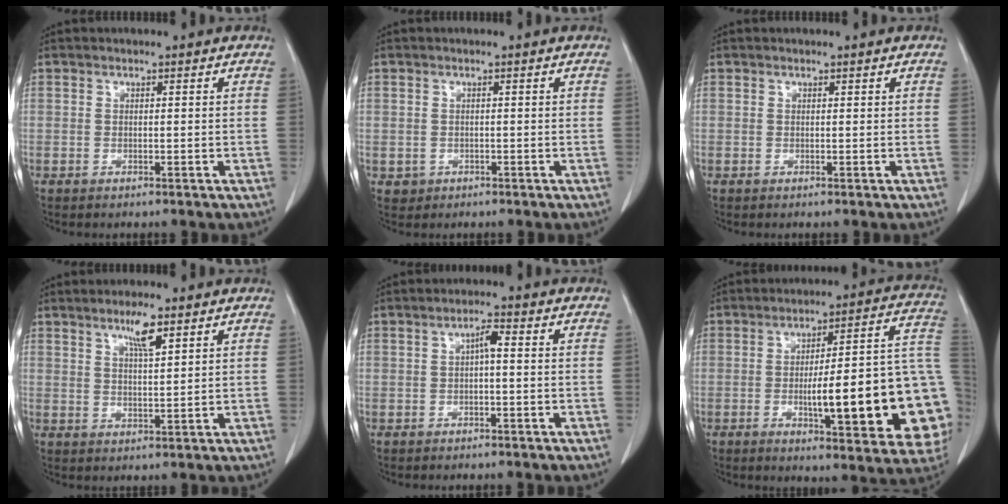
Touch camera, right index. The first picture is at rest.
{"total": 1.7, "force": [-0.4, 1.7, 0.1], "torque": [-0.002, 0.005, -0.001]}
{"total": 0.0}
{"total": 4.3, "force": [2.7, 0.4, 3.2], "torque": [-0.059, -0.002, 0.049]}
{"total": 2.2, "force": [0.1, 0.4, 2.1], "torque": [-0.037, 0.005, 0.001]}
{"total": 23.3, "force": [-4.5, 4.2, 22.4], "torque": [-0.208, 0.028, -0.047]}